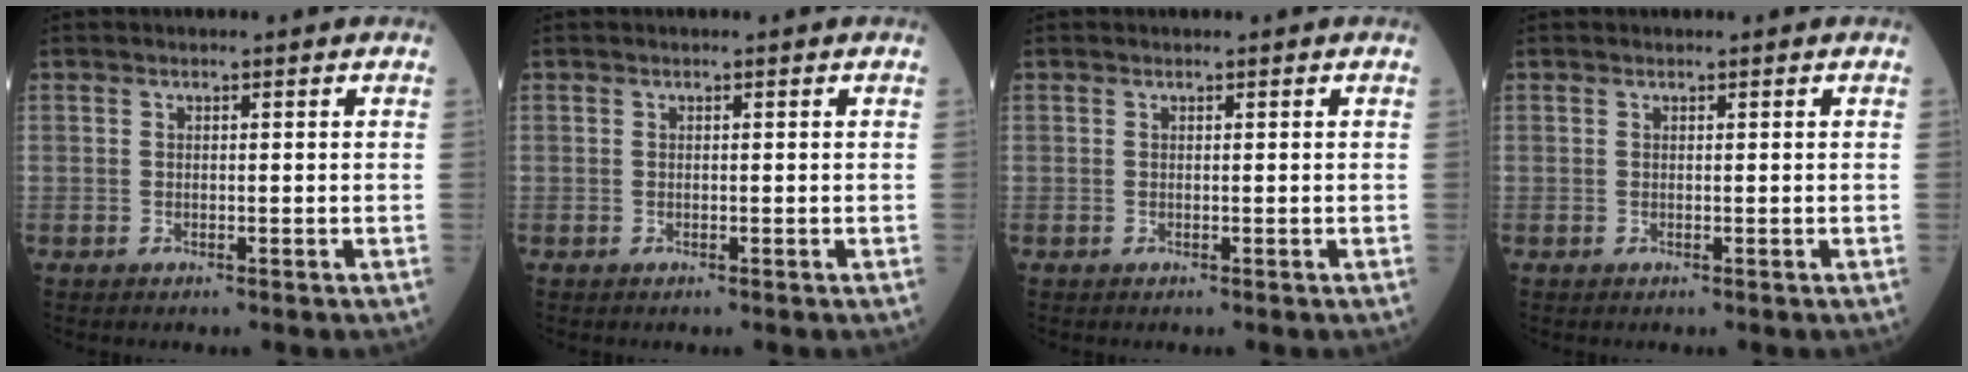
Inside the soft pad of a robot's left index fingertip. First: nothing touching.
{"total": 0.0}
{"total": 0.0}
{"total": 0.0}